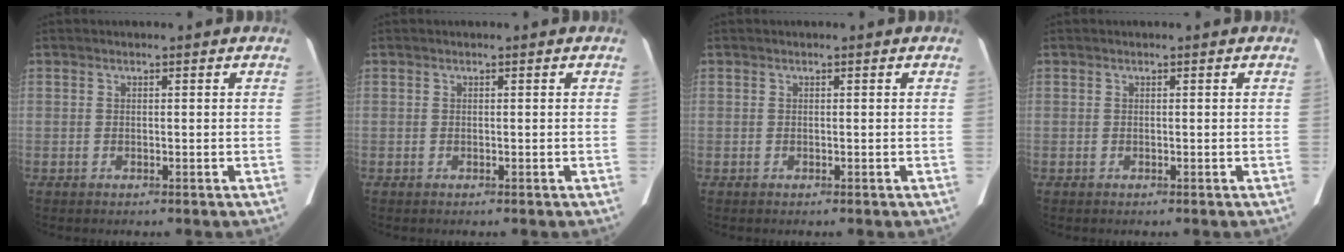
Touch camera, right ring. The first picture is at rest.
{"total": 0.0}
{"total": 0.0}
{"total": 0.0}